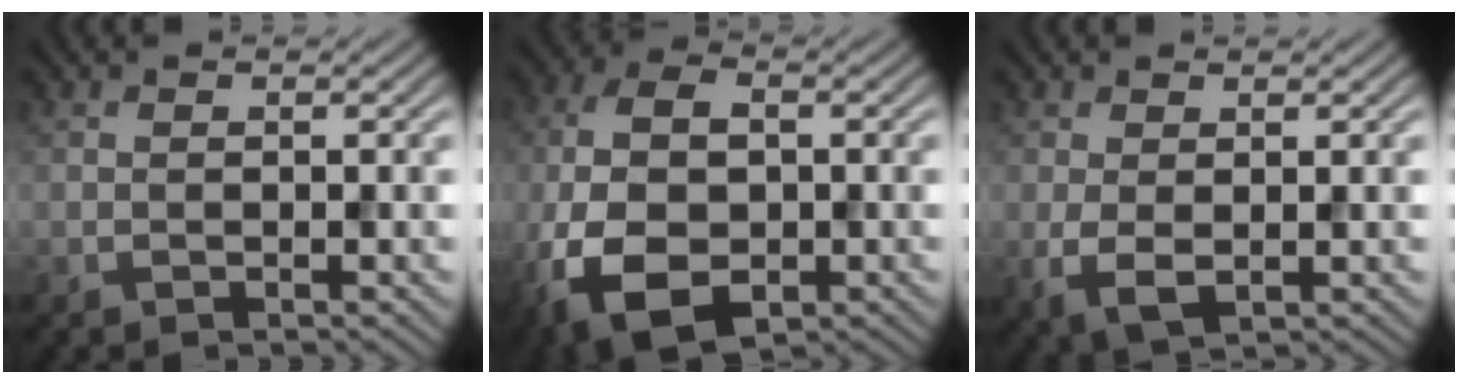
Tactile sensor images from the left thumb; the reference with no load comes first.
{"total": 11.6, "force": [-3.8, 6.8, 8.6], "torque": [-0.212, -0.021, -0.068]}
{"total": 2.9, "force": [0.2, 1.6, 2.4], "torque": [-0.063, -0.008, 0.006]}